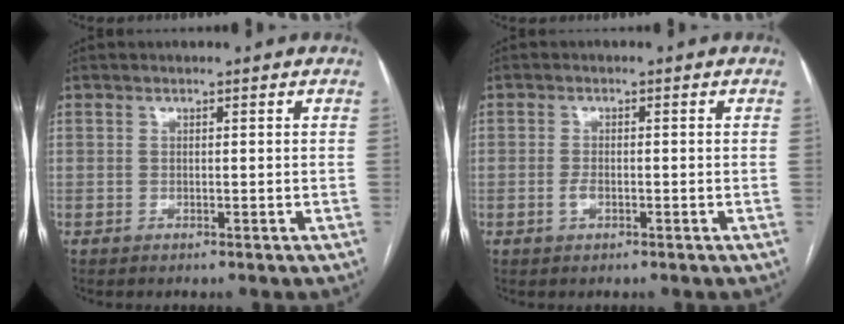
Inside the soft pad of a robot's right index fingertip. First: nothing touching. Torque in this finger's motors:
{"motor_torque": [0.20, -0.11, -0.10, -0.03]}